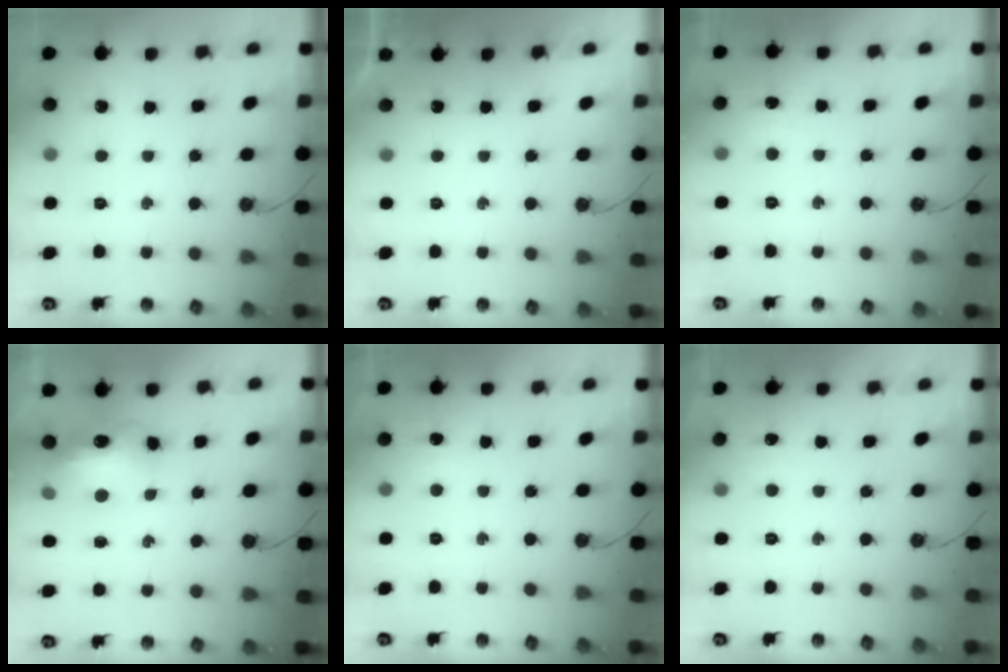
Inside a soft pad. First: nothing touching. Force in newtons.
{"total": 0.0}
{"total": 2.3, "press": 2.0, "slide": 1.0}
{"total": 13.6, "press": 13.5, "slide": 1.3}
{"total": 3.5, "press": 3.4, "slide": 0.8}
{"total": 3.8, "press": 3.7, "slide": 0.5}